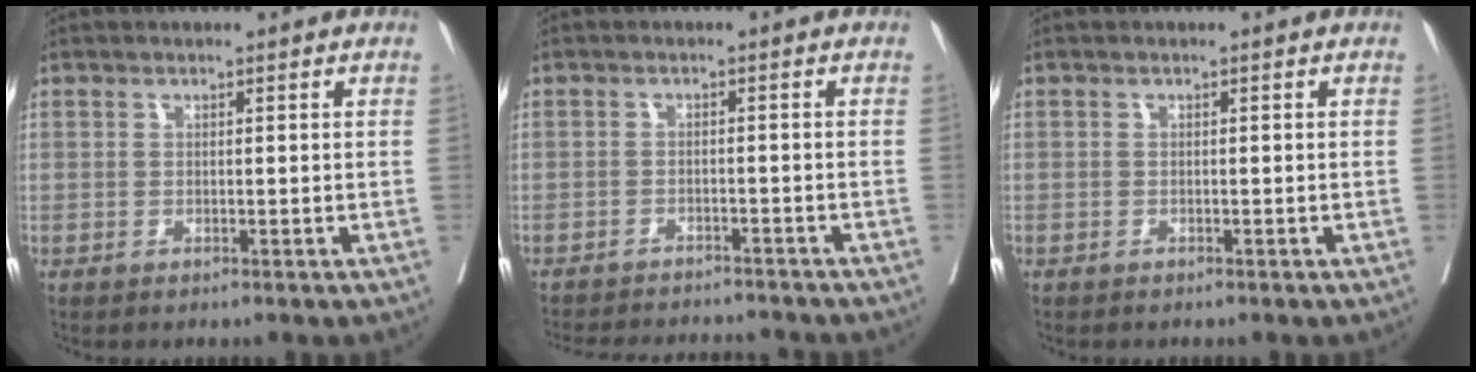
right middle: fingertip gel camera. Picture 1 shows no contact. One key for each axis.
{"total": 12.5, "fx": -11.8, "fy": 1.9, "fz": 3.6, "tx": -0.060, "ty": -0.002, "tz": -0.154}
{"total": 0.0}